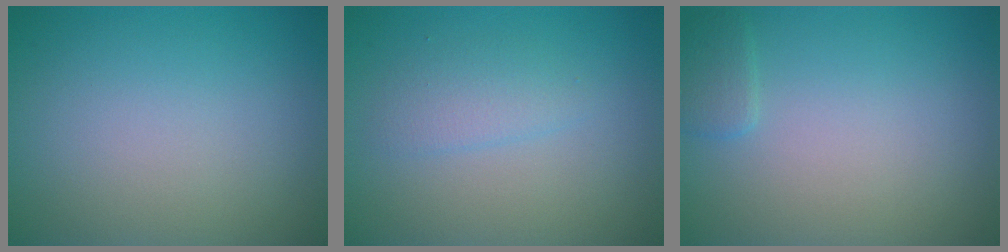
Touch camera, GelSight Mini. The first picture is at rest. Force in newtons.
{"total": 1.8, "press": 1.8, "slide": 0.1}
{"total": 1.2, "press": 1.2, "slide": 0.1}